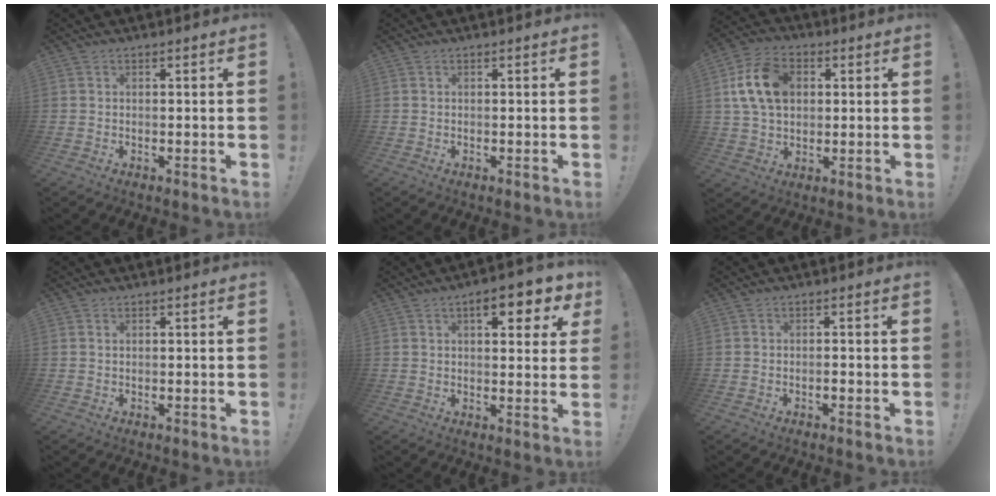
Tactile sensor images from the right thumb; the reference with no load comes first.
{"total": 0.0}
{"total": 14.8, "force": [3.5, 10.4, 9.8], "torque": [-0.173, 0.004, 0.069]}
{"total": 0.6, "force": [0.3, 0.3, 0.4], "torque": [-0.008, 0.001, 0.007]}
{"total": 8.8, "force": [4.1, 3.3, 7.1], "torque": [-0.085, -0.013, 0.061]}
{"total": 1.1, "force": [-0.9, 0.3, 0.6], "torque": [-0.014, 0.003, -0.015]}